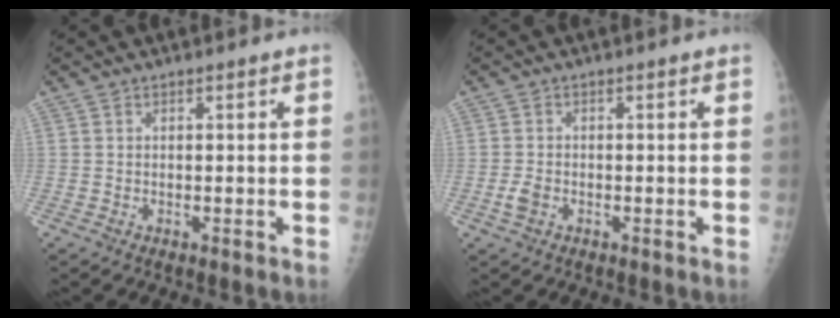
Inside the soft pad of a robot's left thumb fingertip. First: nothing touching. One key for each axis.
{"total": 2.1, "fx": -0.7, "fy": 1.4, "fz": 1.5, "tx": -0.031, "ty": 0.005, "tz": -0.011}